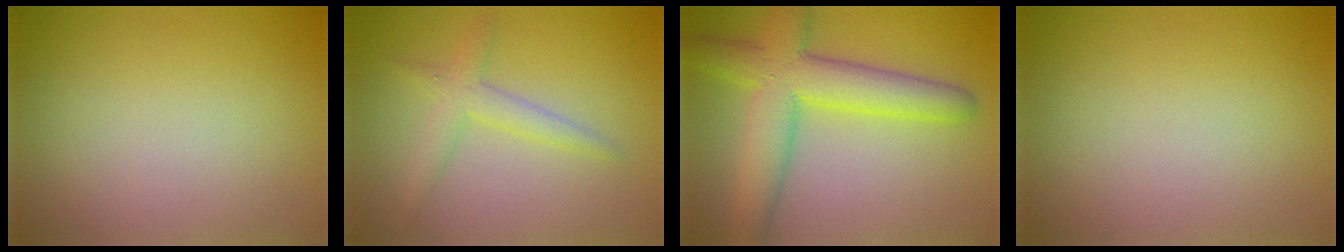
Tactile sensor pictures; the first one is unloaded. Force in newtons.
{"total": 2.4, "press": 2.4, "slide": 0.3}
{"total": 7.4, "press": 7.4, "slide": 0.5}
{"total": 0.0}